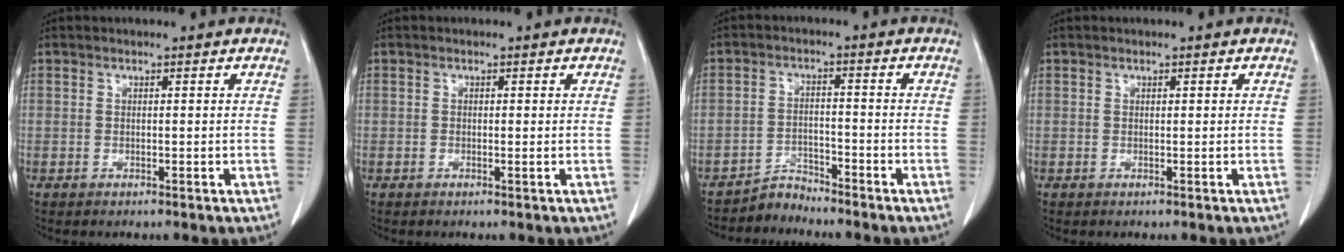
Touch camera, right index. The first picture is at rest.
{"total": 0.0}
{"total": 3.2, "force": [-3.1, 0.3, -1.0], "torque": [0.026, -0.003, -0.054]}
{"total": 0.0}